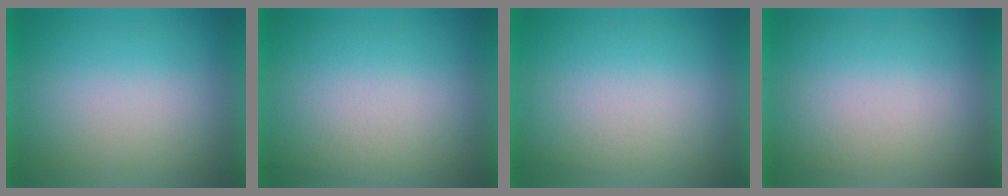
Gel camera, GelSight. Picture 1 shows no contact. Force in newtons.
{"total": 2.2}
{"total": 2.6}
{"total": 1.4}